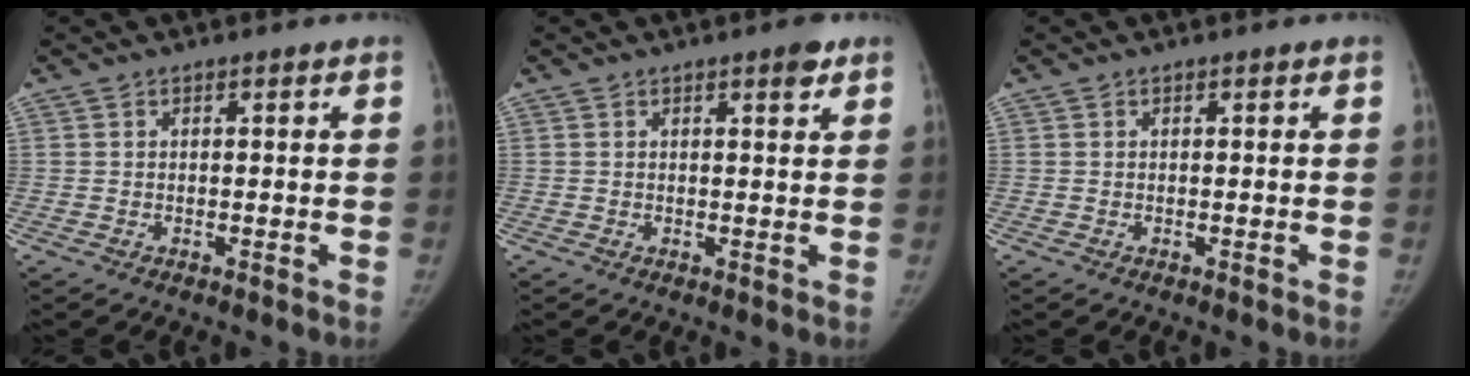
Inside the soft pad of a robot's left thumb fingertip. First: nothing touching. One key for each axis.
{"total": 2.5, "fx": 1.6, "fy": 0.7, "fz": 1.8, "tx": -0.020, "ty": -0.008, "tz": 0.019}
{"total": 0.0}